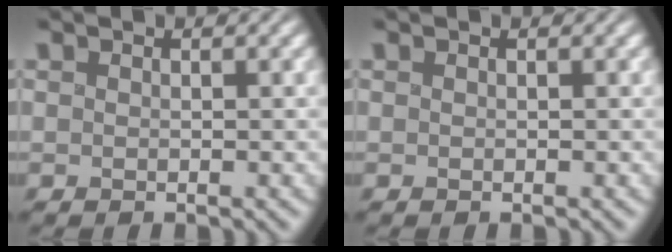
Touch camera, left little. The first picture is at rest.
{"total": 0.0}